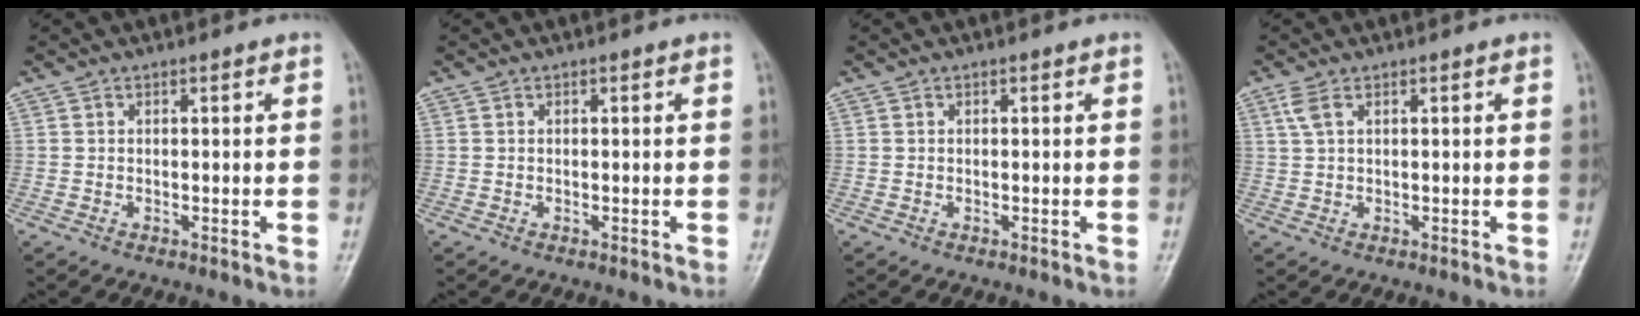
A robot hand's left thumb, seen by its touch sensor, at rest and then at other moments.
{"total": 0.0}
{"total": 0.0}
{"total": 2.3, "force": [1.1, 0.9, 1.8], "torque": [-0.049, 0.011, 0.029]}